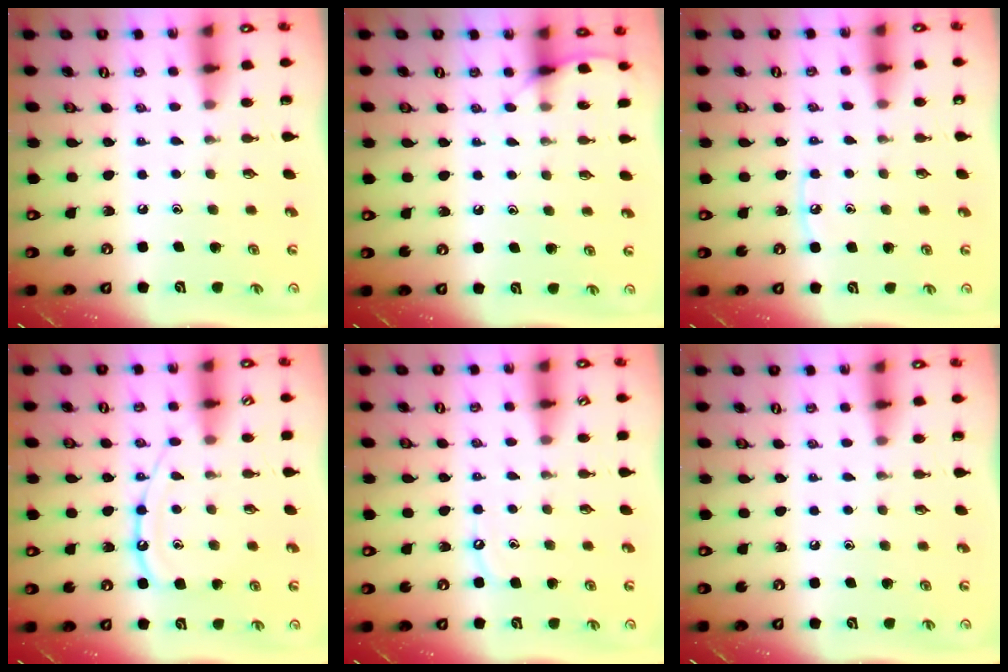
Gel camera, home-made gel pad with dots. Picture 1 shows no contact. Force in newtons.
{"total": 6.8, "press": 6.8, "slide": 0.7}
{"total": 3.8, "press": 3.8, "slide": 0.5}
{"total": 11.6, "press": 11.5, "slide": 1.1}
{"total": 4.9, "press": 4.8, "slide": 0.6}
{"total": 0.0}